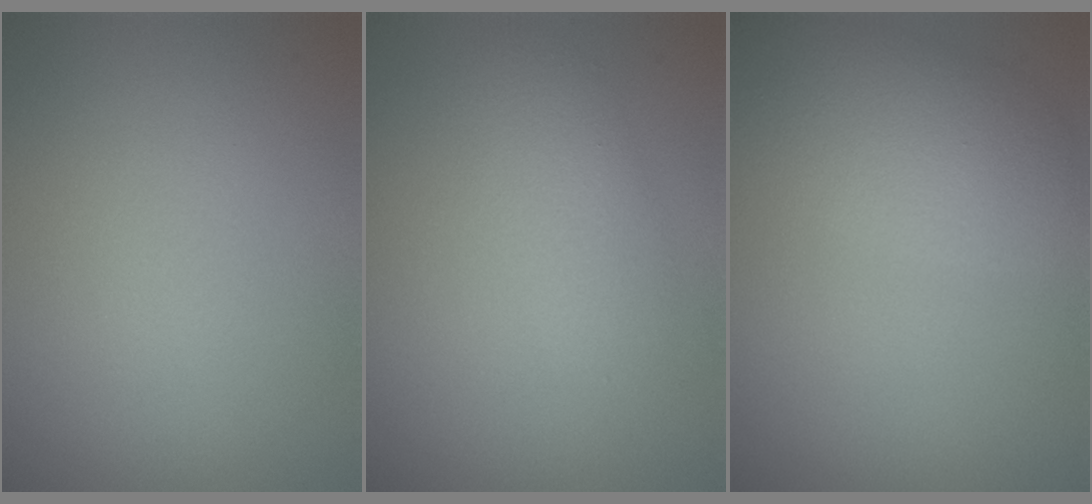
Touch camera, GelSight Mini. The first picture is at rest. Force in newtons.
{"total": 2.2, "press": 2.2, "slide": 0.1}
{"total": 4.5, "press": 4.5, "slide": 0.1}